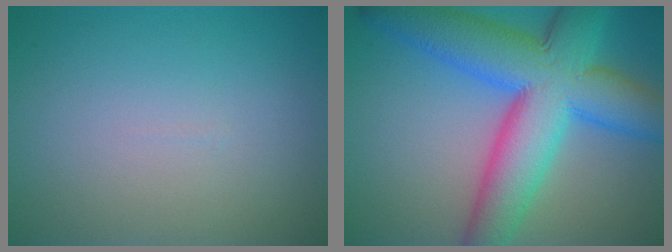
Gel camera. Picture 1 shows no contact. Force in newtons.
{"total": 12.4, "press": 12.4, "slide": 0.2}